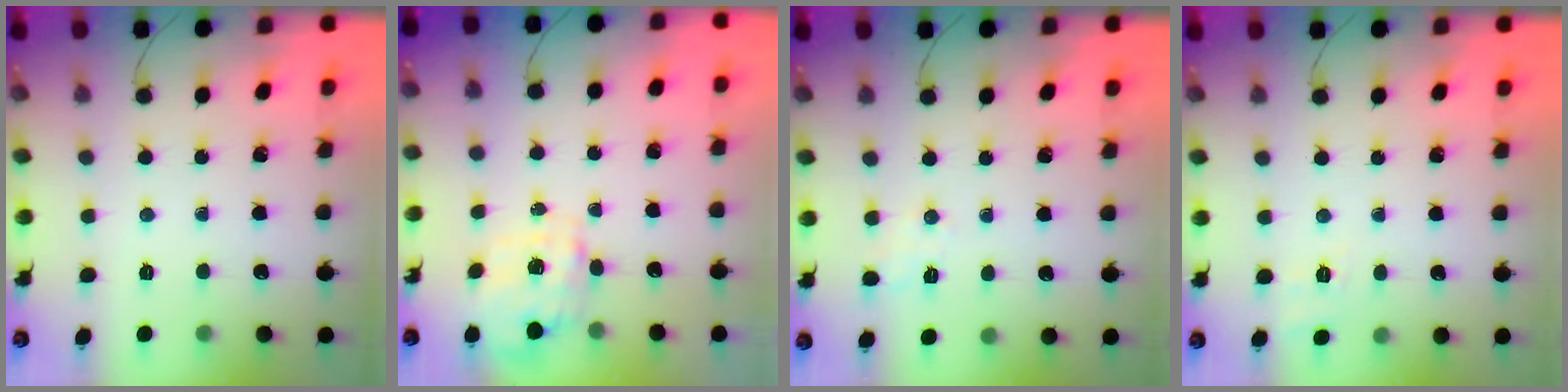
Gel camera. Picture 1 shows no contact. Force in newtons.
{"total": 3.9, "press": 3.9, "slide": 0.8}
{"total": 1.4, "press": 0.7, "slide": 1.2}
{"total": 2.1, "press": 0.8, "slide": 2.0}